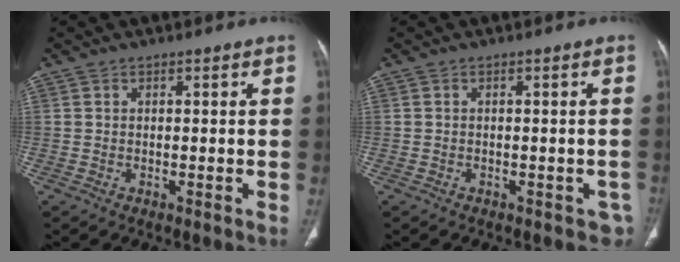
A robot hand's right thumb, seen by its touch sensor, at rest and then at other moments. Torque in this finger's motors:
{"motor_torque": [0.96, 0.33, -0.19, -0.05, 0.01]}